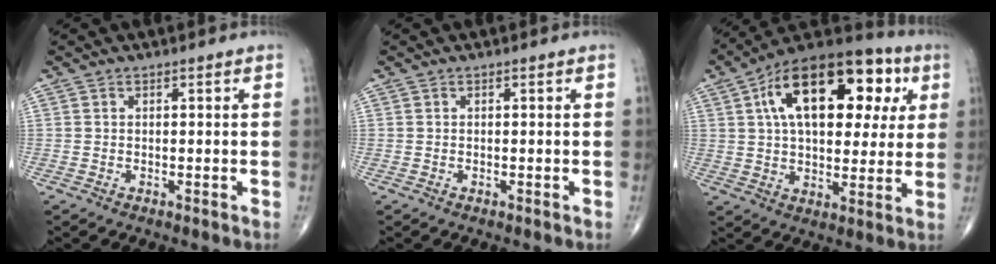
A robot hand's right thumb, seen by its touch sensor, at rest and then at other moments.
{"total": 0.0}
{"total": 23.9, "force": [7.3, 12.9, 18.7], "torque": [-0.262, 0.019, 0.105]}